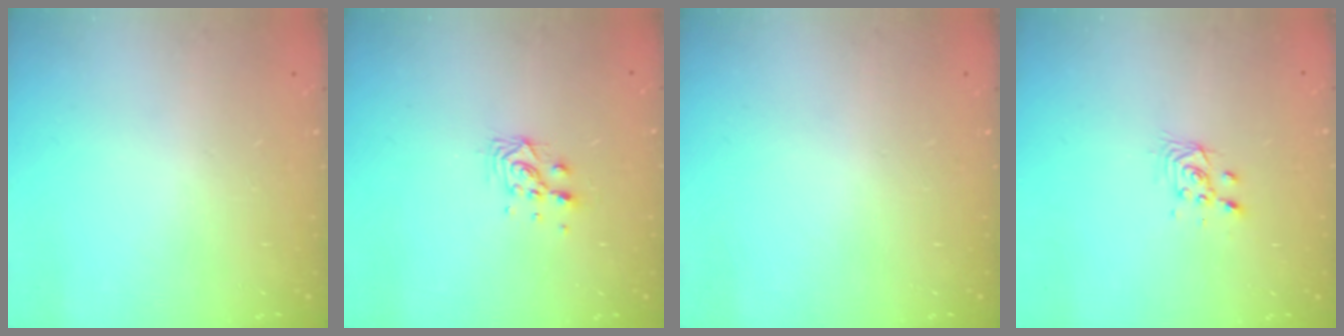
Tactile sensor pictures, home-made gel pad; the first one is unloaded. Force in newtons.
{"total": 6.6, "press": 6.6, "slide": 0.4}
{"total": 0.0}
{"total": 4.7, "press": 4.6, "slide": 1.2}